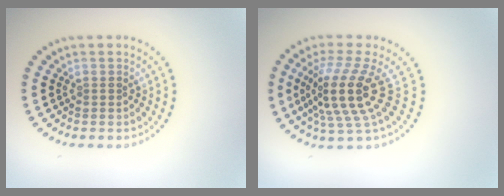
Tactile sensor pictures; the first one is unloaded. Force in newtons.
{"total": 5.2, "press": 3.8, "slide": 3.6}